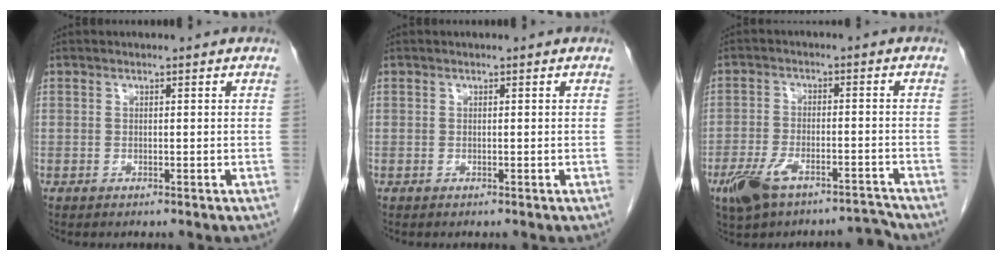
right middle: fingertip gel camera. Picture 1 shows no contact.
{"total": 0.0}
{"total": 7.9, "force": [-6.4, 2.4, 4.1], "torque": [-0.074, 0.011, -0.112]}